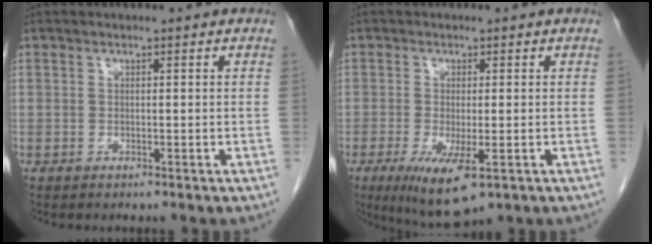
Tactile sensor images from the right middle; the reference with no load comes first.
{"total": 8.3, "force": [-3.7, 2.3, 7.0], "torque": [-0.117, -0.022, -0.054]}